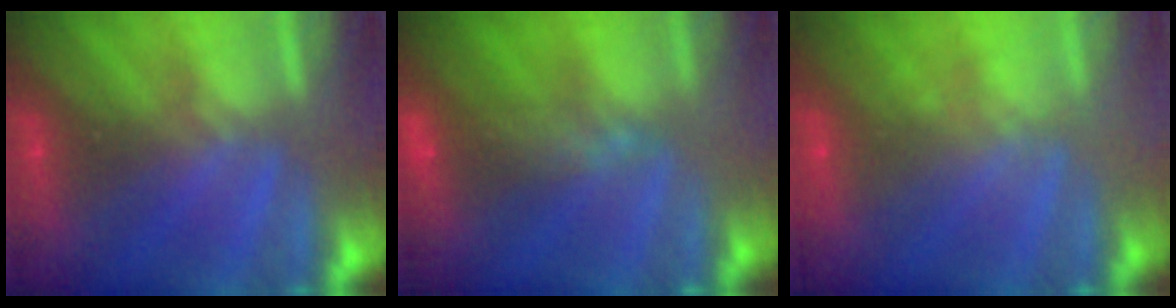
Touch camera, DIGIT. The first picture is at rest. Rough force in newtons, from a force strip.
{"total": 5.5}
{"total": 1.8}